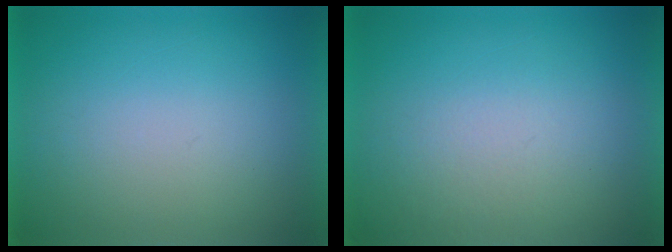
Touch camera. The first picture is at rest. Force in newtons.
{"total": 3.7}